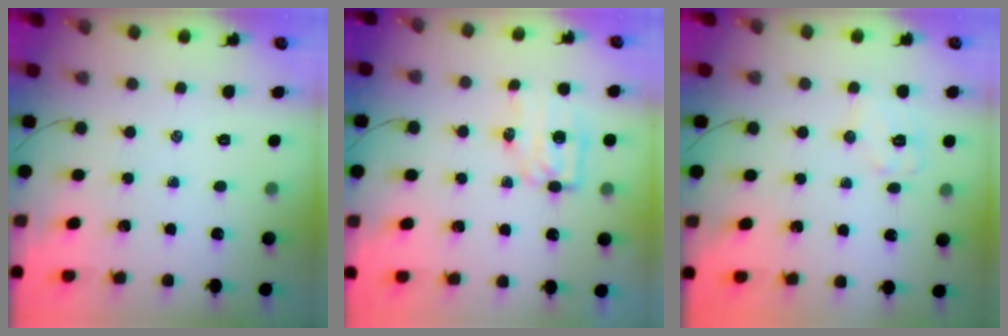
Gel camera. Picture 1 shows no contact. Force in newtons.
{"total": 6.5, "press": 6.4, "slide": 1.0}
{"total": 6.5, "press": 6.5, "slide": 0.4}